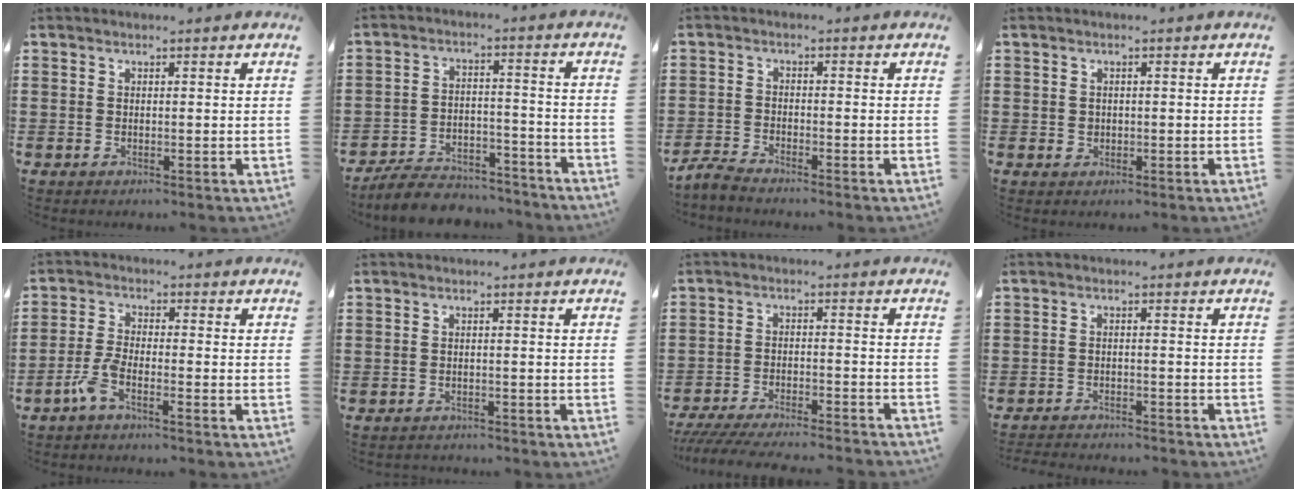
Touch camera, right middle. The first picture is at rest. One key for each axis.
{"total": 6.8, "fx": -6.5, "fy": 1.4, "fz": 1.4, "tx": -0.021, "ty": 0.019, "tz": -0.126}
{"total": 2.6, "fx": -2.5, "fy": 0.2, "fz": 0.7, "tx": -0.036, "ty": -0.003, "tz": -0.058}
{"total": 1.0, "fx": 0.1, "fy": 0.9, "fz": 0.3, "tx": -0.008, "ty": 0.006, "tz": 0.002}
{"total": 4.2, "fx": -2.7, "fy": 0.7, "fz": 3.2, "tx": -0.081, "ty": -0.005, "tz": -0.056}
{"total": 1.1, "fx": -1.0, "fy": 0.3, "fz": -0.2, "tx": 0.000, "ty": 0.004, "tz": -0.024}
{"total": 5.0, "fx": -4.8, "fy": 0.1, "fz": 1.5, "tx": -0.038, "ty": -0.012, "tz": -0.097}
{"total": 2.4, "fx": -2.4, "fy": 0.1, "fz": 0.0, "tx": -0.005, "ty": 0.000, "tz": -0.051}